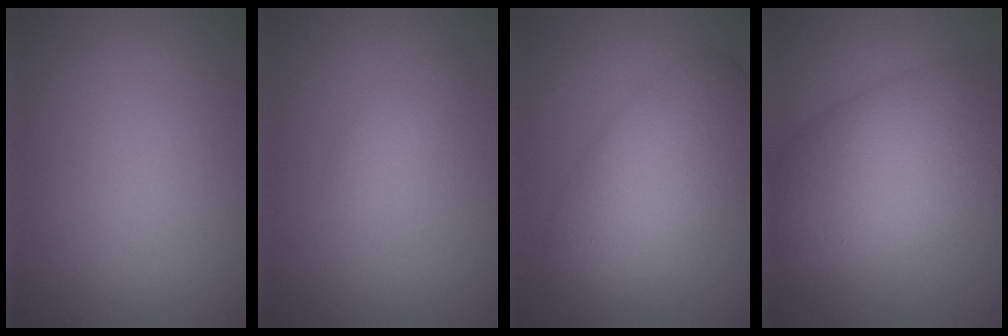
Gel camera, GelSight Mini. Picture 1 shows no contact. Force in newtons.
{"total": 1.4, "press": 1.4, "slide": 0.1}
{"total": 7.6, "press": 7.6, "slide": 0.2}
{"total": 10.8, "press": 10.8, "slide": 0.4}